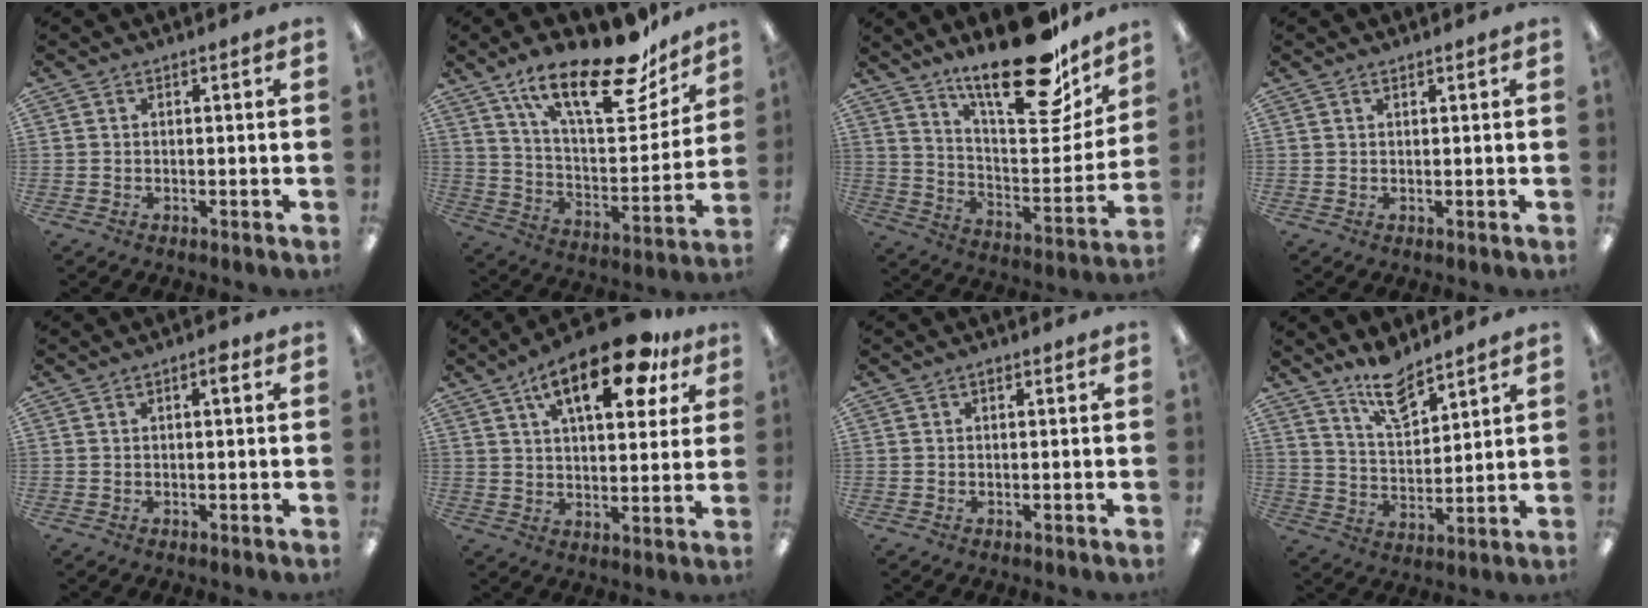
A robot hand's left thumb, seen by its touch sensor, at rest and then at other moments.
{"total": 24.5, "force": [17.2, 8.1, 15.5], "torque": [-0.232, -0.105, 0.287]}
{"total": 24.5, "force": [18.7, 7.3, 14.0], "torque": [-0.196, -0.137, 0.307]}
{"total": 0.7, "force": [0.6, 0.2, 0.2], "torque": [-0.005, 0.001, 0.012]}
{"total": 2.3, "force": [1.0, 0.8, 2.0], "torque": [-0.026, -0.001, 0.012]}
{"total": 18.8, "force": [10.5, 7.4, 13.7], "torque": [-0.207, -0.039, 0.164]}
{"total": 0.9, "force": [0.5, 0.5, 0.5], "torque": [-0.004, 0.001, 0.006]}
{"total": 10.4, "force": [8.3, 3.8, 5.0], "torque": [-0.089, -0.046, 0.150]}